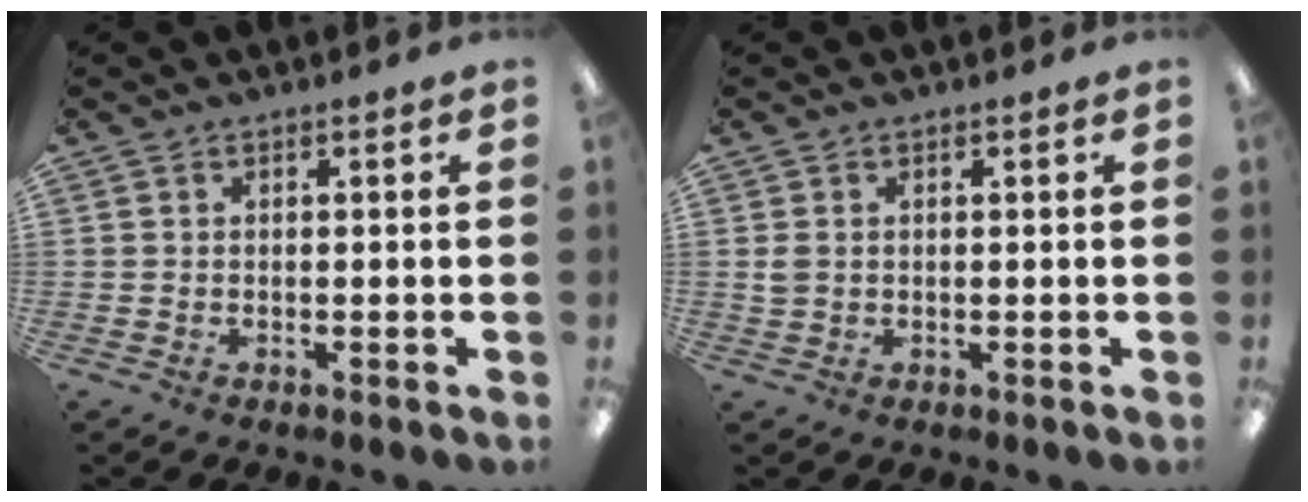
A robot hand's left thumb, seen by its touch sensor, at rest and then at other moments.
{"total": 1.9, "force": [0.7, 1.5, 0.9], "torque": [-0.021, 0.003, 0.012]}